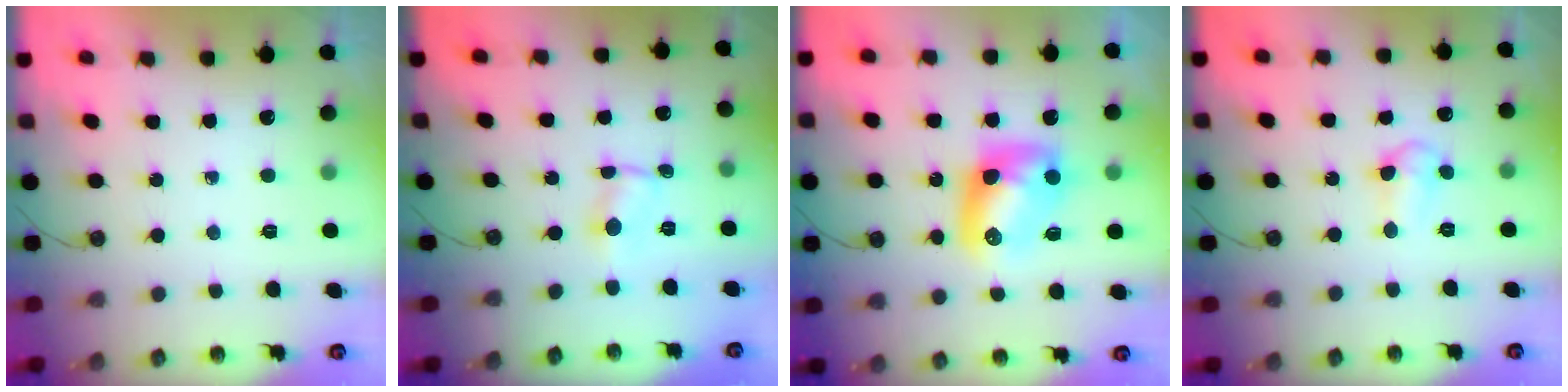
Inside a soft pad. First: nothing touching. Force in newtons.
{"total": 0.7, "press": 0.6, "slide": 0.1}
{"total": 10.9, "press": 10.9, "slide": 0.7}
{"total": 6.0, "press": 4.8, "slide": 3.6}